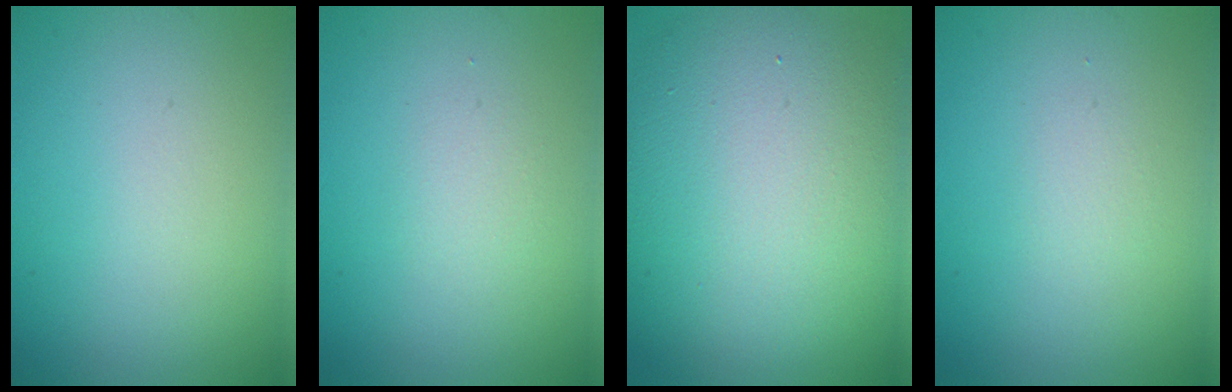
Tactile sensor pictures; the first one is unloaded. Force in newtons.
{"total": 1.1, "press": 1.1, "slide": 0.0}
{"total": 14.7, "press": 14.6, "slide": 0.7}
{"total": 0.8, "press": 0.8, "slide": 0.1}